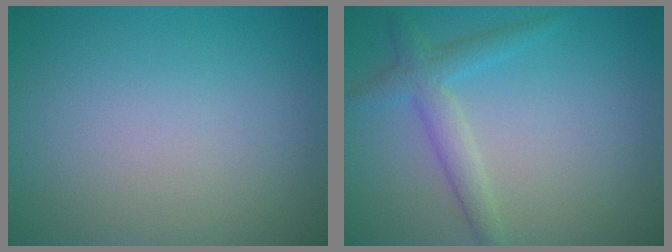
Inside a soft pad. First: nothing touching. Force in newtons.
{"total": 2.8, "press": 2.8, "slide": 0.2}